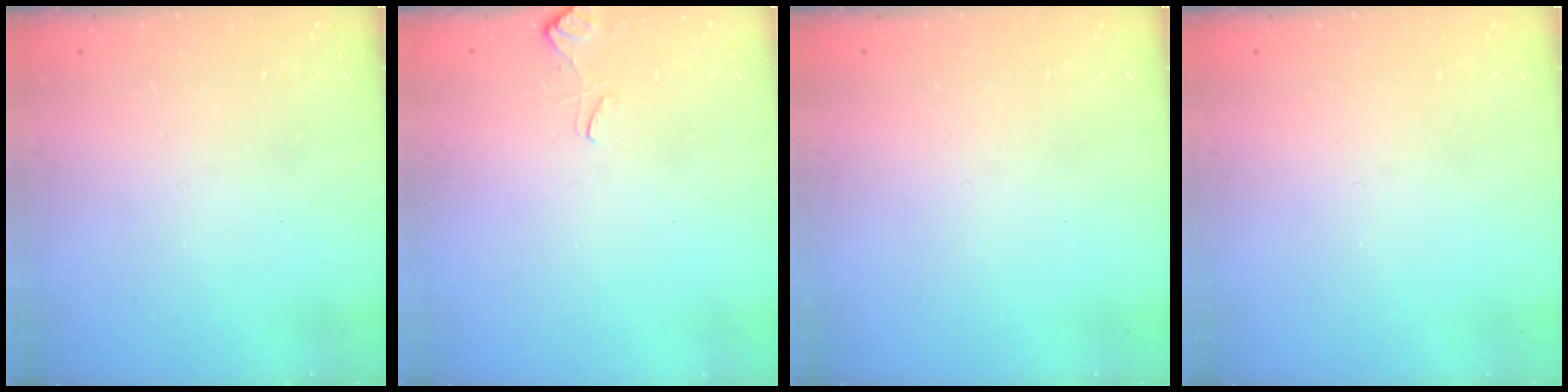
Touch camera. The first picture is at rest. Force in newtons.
{"total": 2.6, "press": 2.5, "slide": 0.8}
{"total": 0.0}
{"total": 0.0}